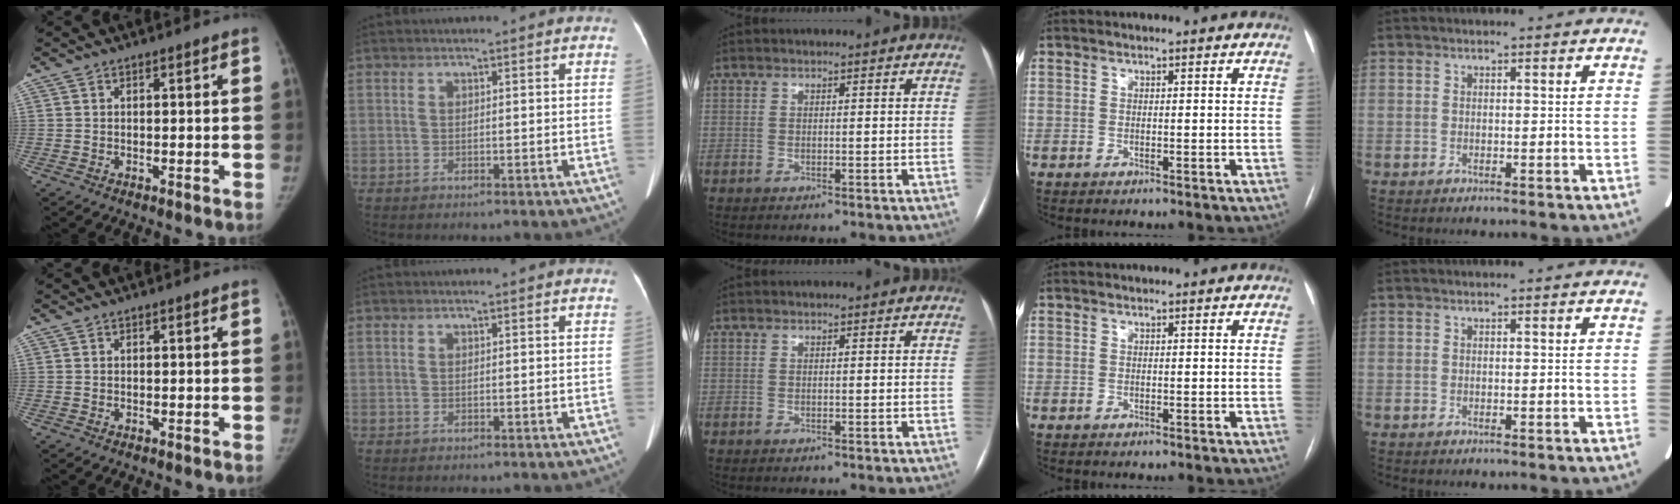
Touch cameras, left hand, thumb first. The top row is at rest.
{}